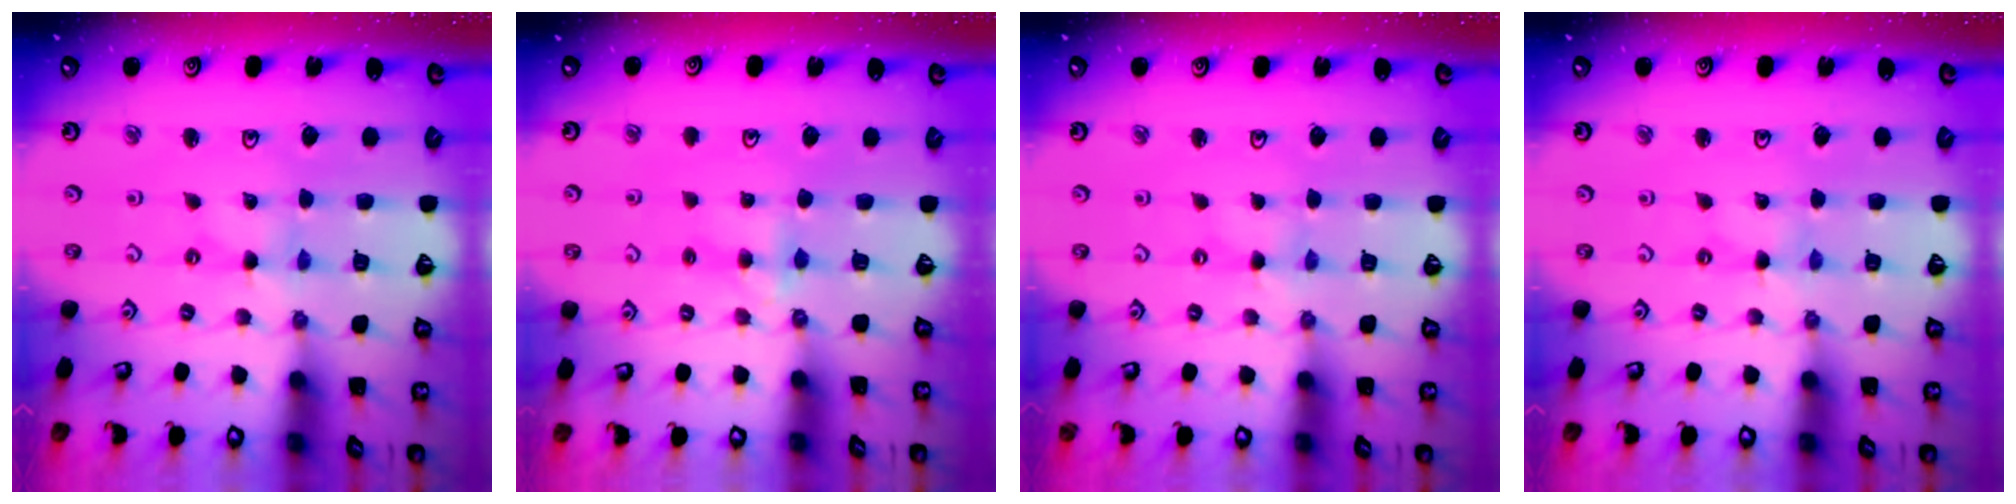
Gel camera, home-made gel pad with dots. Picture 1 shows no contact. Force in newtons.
{"total": 3.5, "press": 3.4, "slide": 0.4}
{"total": 0.0}
{"total": 0.0}